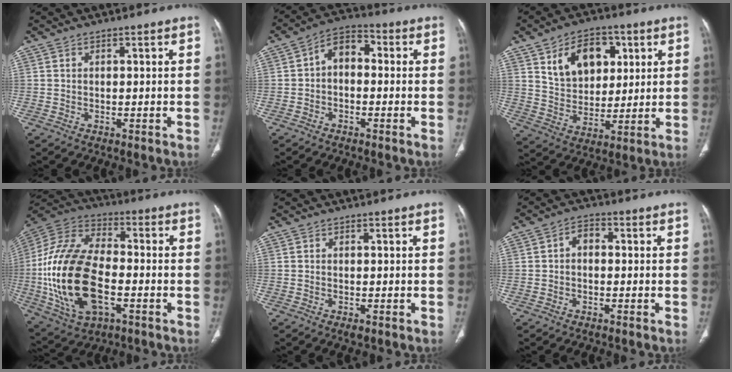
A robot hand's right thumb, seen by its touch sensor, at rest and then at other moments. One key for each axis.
{"total": 6.7, "fx": 0.0, "fy": 4.6, "fz": 4.9, "tx": -0.060, "ty": 0.027, "tz": -0.017}
{"total": 13.4, "fx": 5.3, "fy": 9.0, "fz": 8.3, "tx": -0.090, "ty": -0.018, "tz": 0.097}
{"total": 24.1, "fx": -4.2, "fy": 13.2, "fz": 19.7, "tx": -0.407, "ty": 0.011, "tz": -0.071}
{"total": 1.2, "fx": -0.7, "fy": 0.4, "fz": 0.9, "tx": -0.019, "ty": -0.002, "tz": -0.009}
{"total": 3.2, "fx": -0.1, "fy": 2.2, "fz": 2.3, "tx": -0.027, "ty": 0.014, "tz": -0.012}